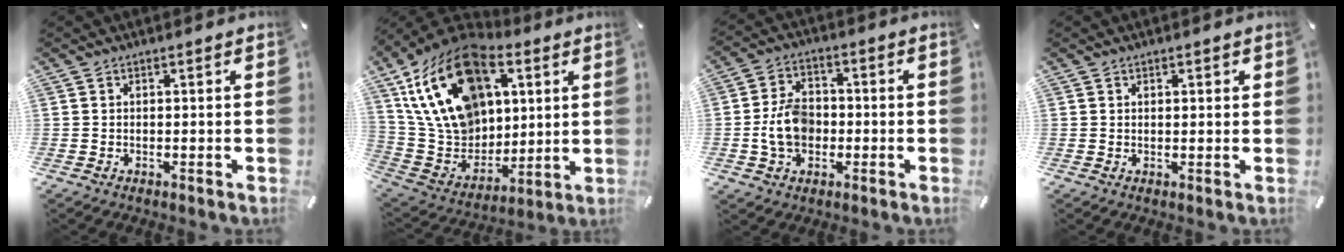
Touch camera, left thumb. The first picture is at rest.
{"total": 24.6, "force": [9.8, 17.6, 14.1], "torque": [-0.277, -0.041, 0.183]}
{"total": 8.8, "force": [-1.5, 6.8, 5.5], "torque": [-0.115, 0.012, -0.028]}
{"total": 0.8, "force": [0.4, 0.6, 0.4], "torque": [-0.008, 0.003, 0.007]}